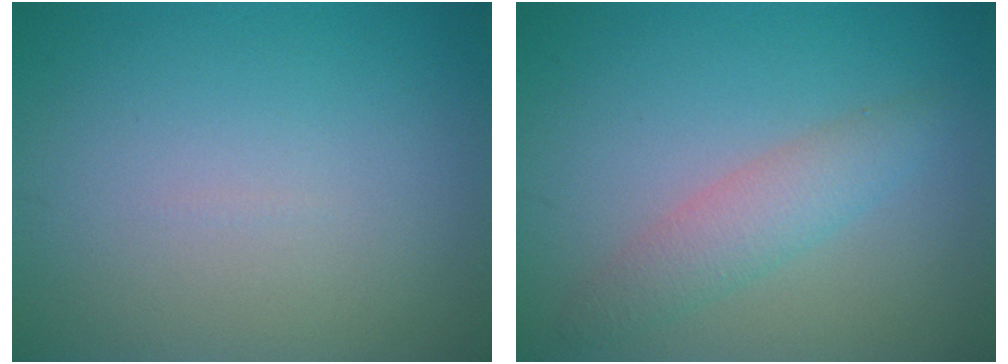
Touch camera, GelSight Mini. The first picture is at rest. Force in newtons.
{"total": 2.8, "press": 2.8, "slide": 0.0}